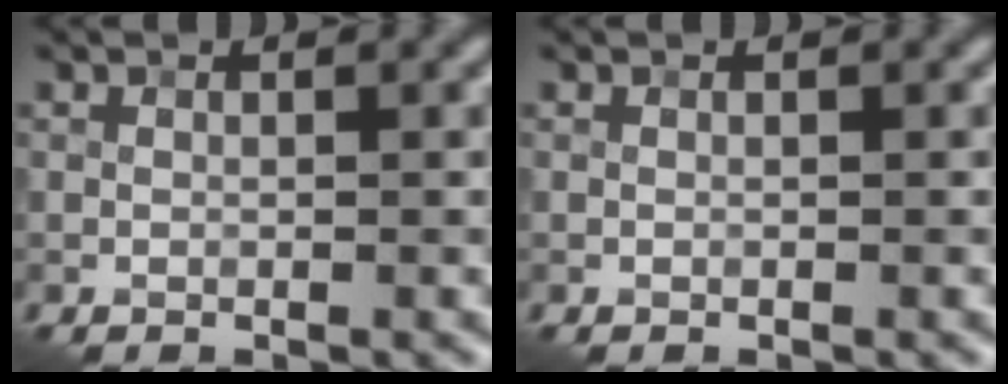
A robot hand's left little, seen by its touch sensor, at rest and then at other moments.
{"total": 0.0}